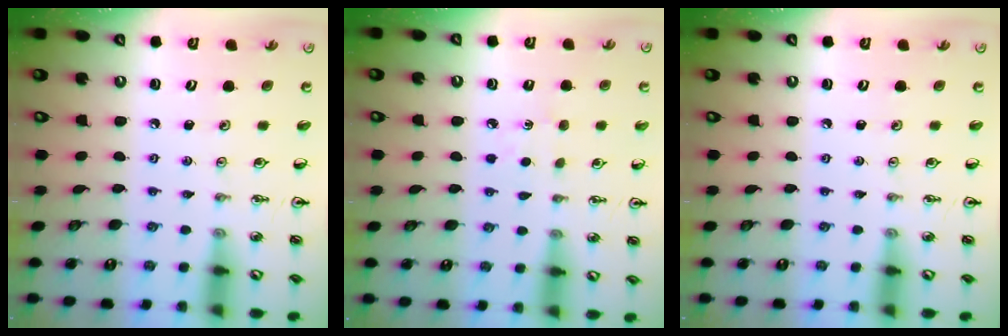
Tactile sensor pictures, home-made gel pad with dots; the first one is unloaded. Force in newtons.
{"total": 3.8, "press": 3.8, "slide": 0.5}
{"total": 0.0}